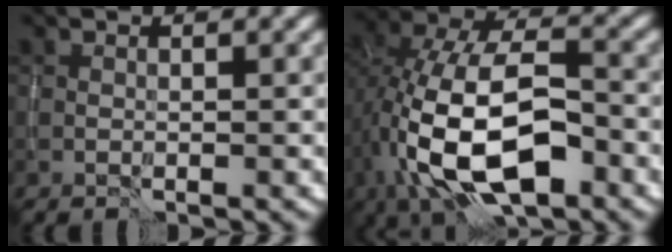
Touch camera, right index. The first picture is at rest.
{"total": 12.2, "force": [-3.6, 6.1, 9.9], "torque": [-0.192, 0.001, -0.073]}